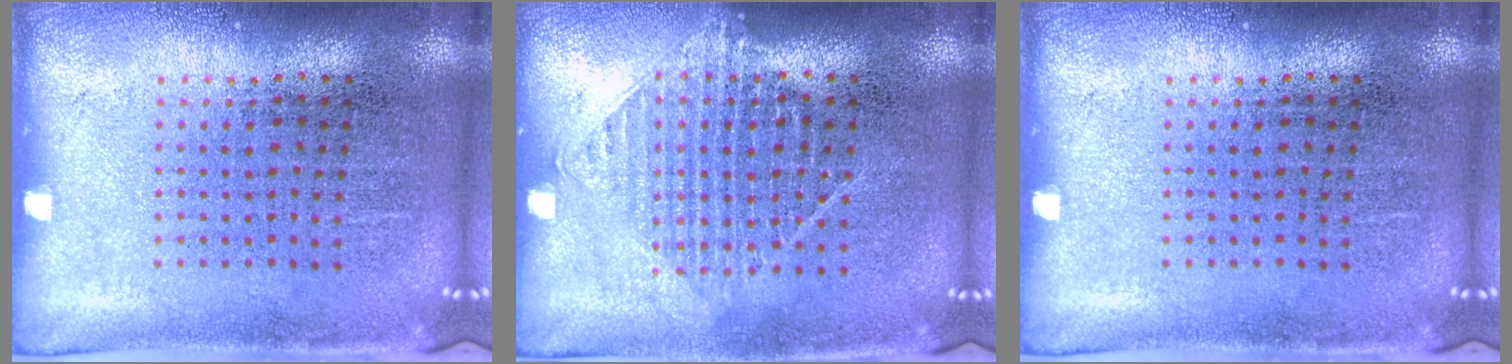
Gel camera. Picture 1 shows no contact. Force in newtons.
{"total": 1.0, "press": 1.0, "slide": 0.4}
{"total": 0.0}